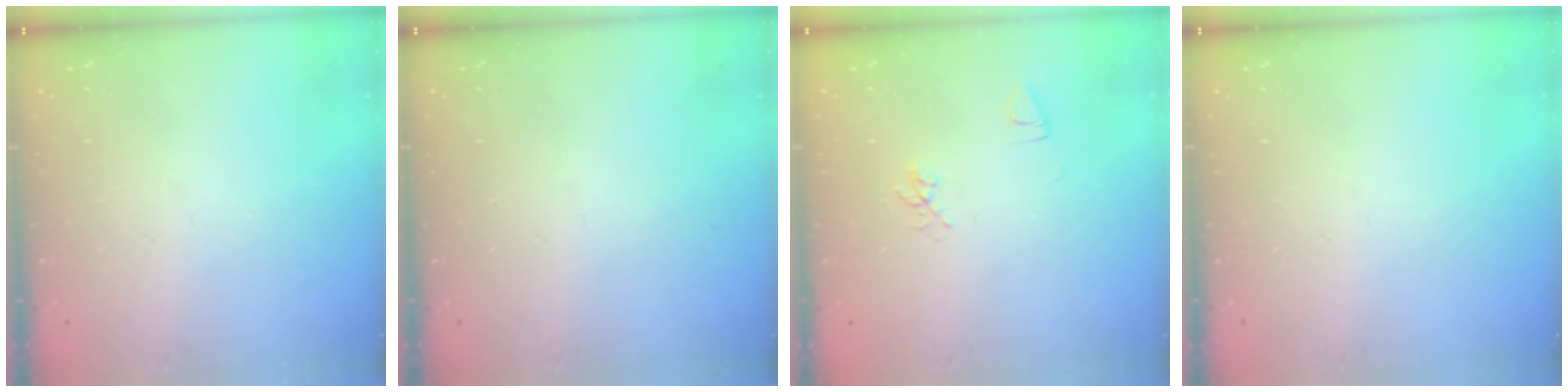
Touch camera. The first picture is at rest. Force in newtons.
{"total": 0.0}
{"total": 5.2, "press": 4.9, "slide": 1.8}
{"total": 0.0}